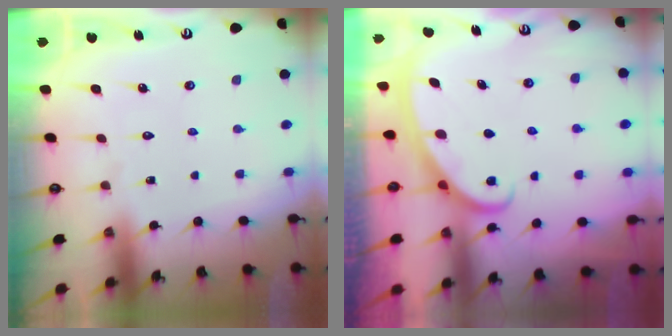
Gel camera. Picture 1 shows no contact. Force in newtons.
{"total": 2.8, "press": 2.8, "slide": 0.3}